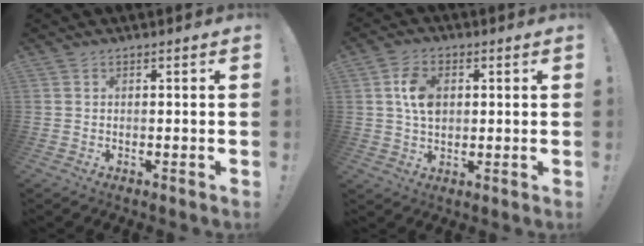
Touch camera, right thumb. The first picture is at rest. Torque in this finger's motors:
{"motor_torque": [0.17, 0.11, 0.95, 0.12, 0.06]}